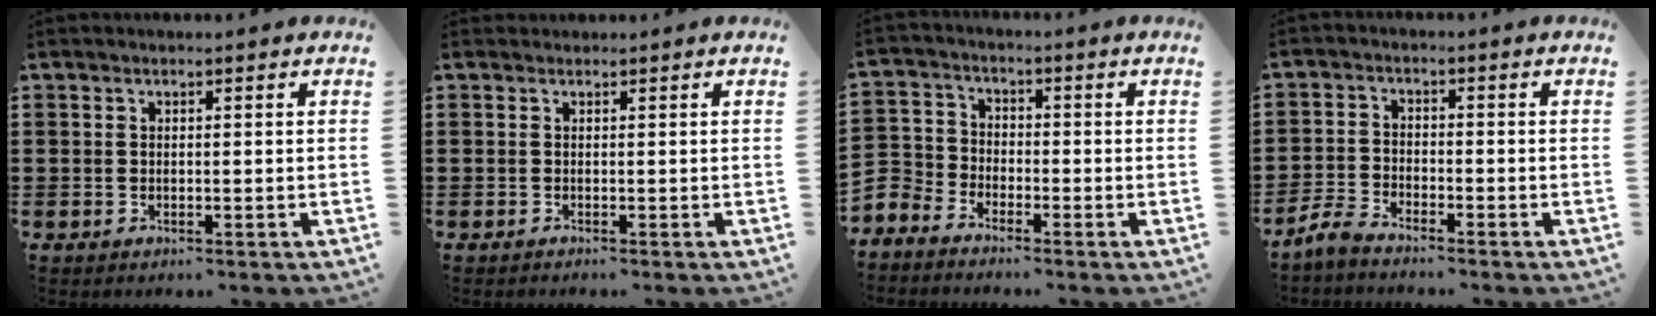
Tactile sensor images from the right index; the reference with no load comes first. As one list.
[{"total": 0.0}, {"total": 3.7, "force": [-3.4, 1.4, 0.0], "torque": [-0.033, -0.009, -0.082]}, {"total": 3.2, "force": [-3.1, 0.3, 0.8], "torque": [-0.038, -0.001, -0.070]}]